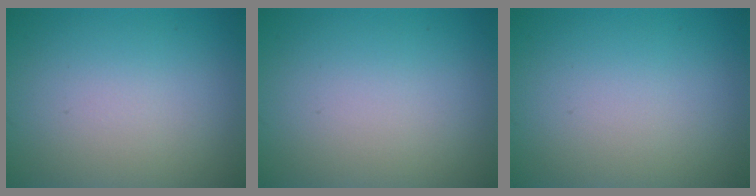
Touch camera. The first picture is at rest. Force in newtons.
{"total": 0.0}
{"total": 0.0}